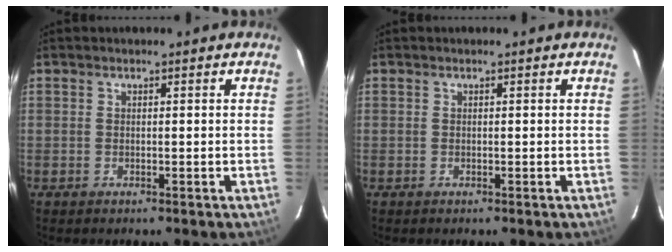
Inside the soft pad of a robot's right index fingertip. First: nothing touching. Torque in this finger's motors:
{"motor_torque": [0.00, 0.00, 0.01, 0.01]}